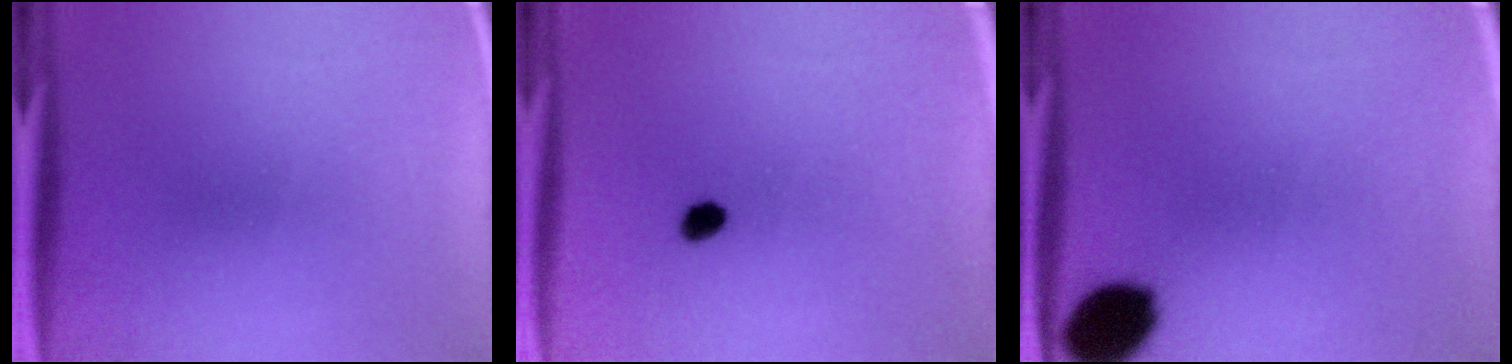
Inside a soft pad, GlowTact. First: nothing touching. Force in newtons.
{"total": 2.5}
{"total": 9.7}